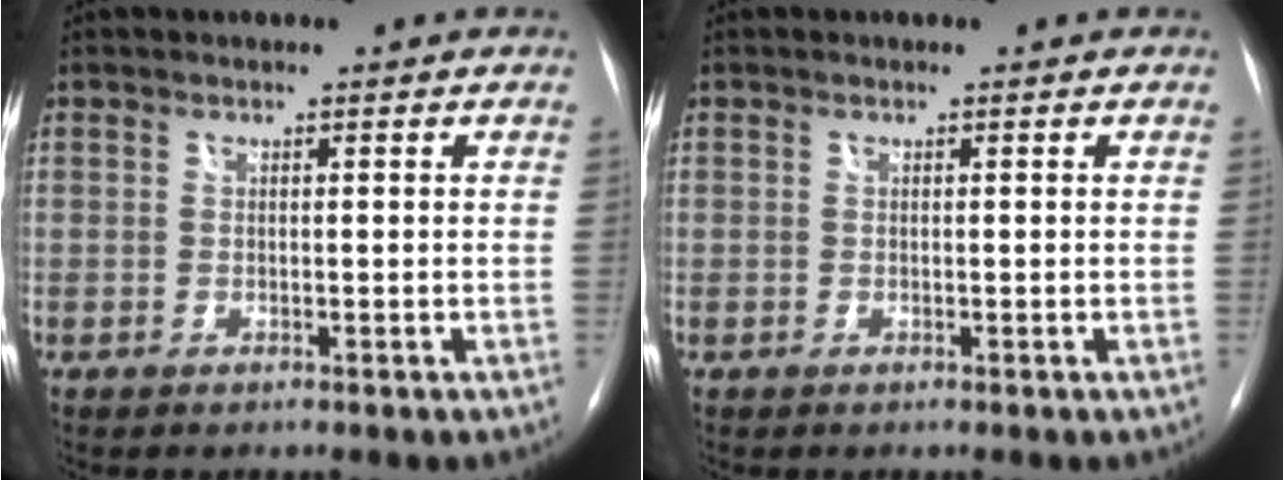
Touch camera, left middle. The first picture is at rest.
{"total": 0.0}